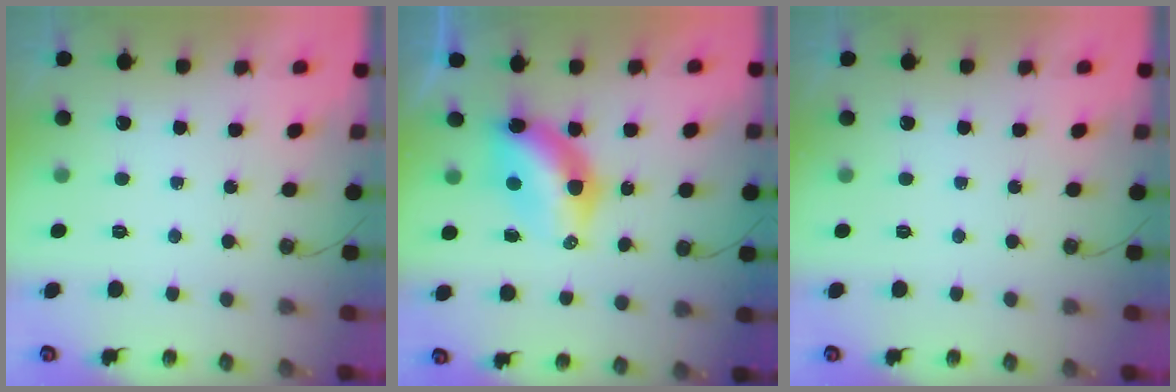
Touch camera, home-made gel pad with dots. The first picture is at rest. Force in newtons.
{"total": 7.8, "press": 7.8, "slide": 0.5}
{"total": 0.0}